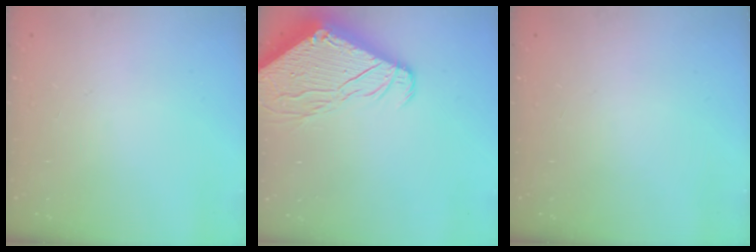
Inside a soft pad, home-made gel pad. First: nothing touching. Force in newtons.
{"total": 10.5, "press": 10.4, "slide": 1.2}
{"total": 0.0}